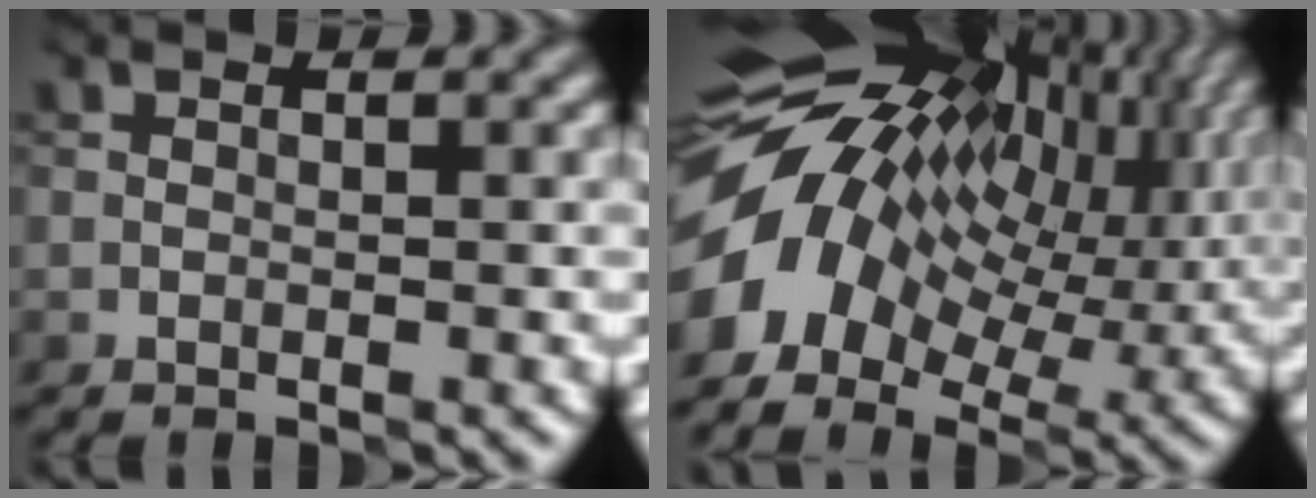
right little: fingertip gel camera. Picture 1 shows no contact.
{"total": 14.5, "force": [1.3, 9.5, 10.8], "torque": [-0.234, 0.005, 0.026]}